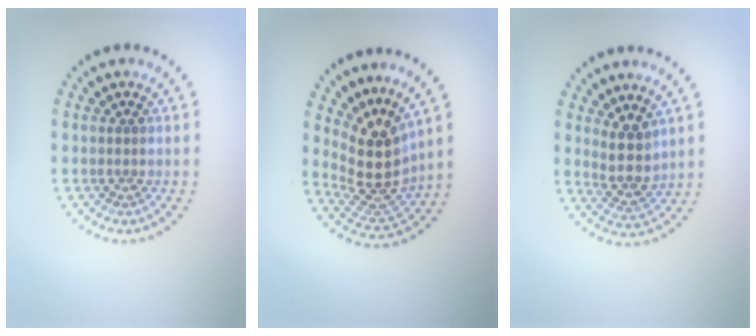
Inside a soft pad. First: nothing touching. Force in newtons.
{"total": 4.7, "press": 3.5, "slide": 3.1}
{"total": 2.9, "press": 2.4, "slide": 1.7}